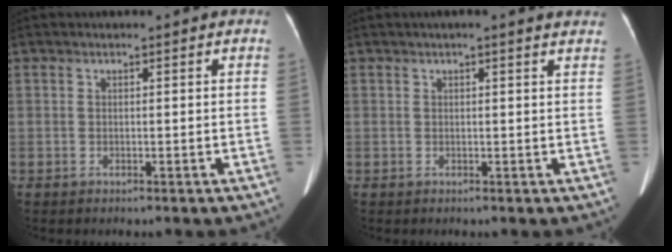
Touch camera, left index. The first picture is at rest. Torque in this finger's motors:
{"motor_torque": [-0.18, -0.11, -0.20, -0.11]}